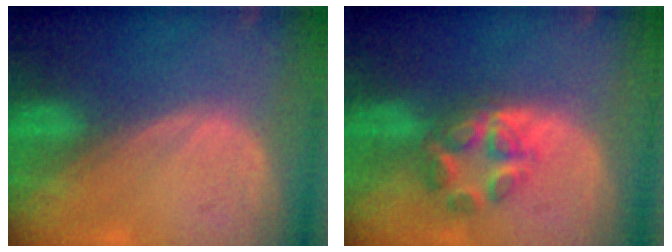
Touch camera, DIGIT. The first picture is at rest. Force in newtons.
{"total": 6.0, "press": 5.5, "slide": 2.2}